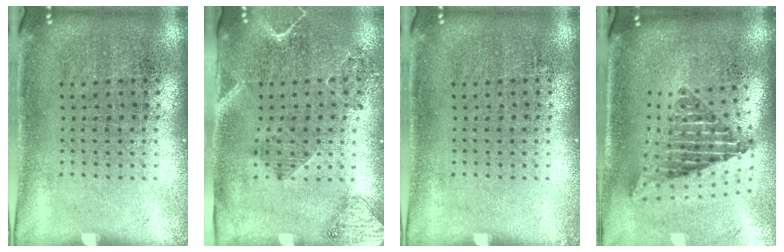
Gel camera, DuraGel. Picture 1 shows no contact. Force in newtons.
{"total": 1.8, "press": 1.7, "slide": 0.8}
{"total": 0.0}
{"total": 2.3, "press": 1.5, "slide": 1.7}